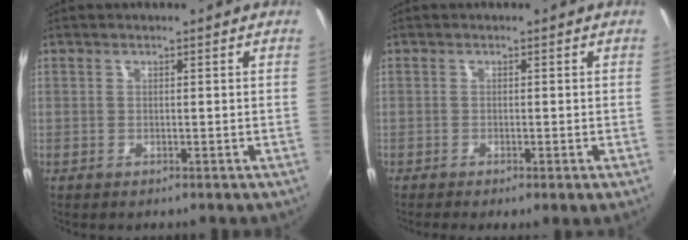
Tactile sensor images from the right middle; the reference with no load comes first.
{"total": 1.4, "force": [-0.7, 0.0, 1.3], "torque": [-0.021, -0.006, -0.012]}